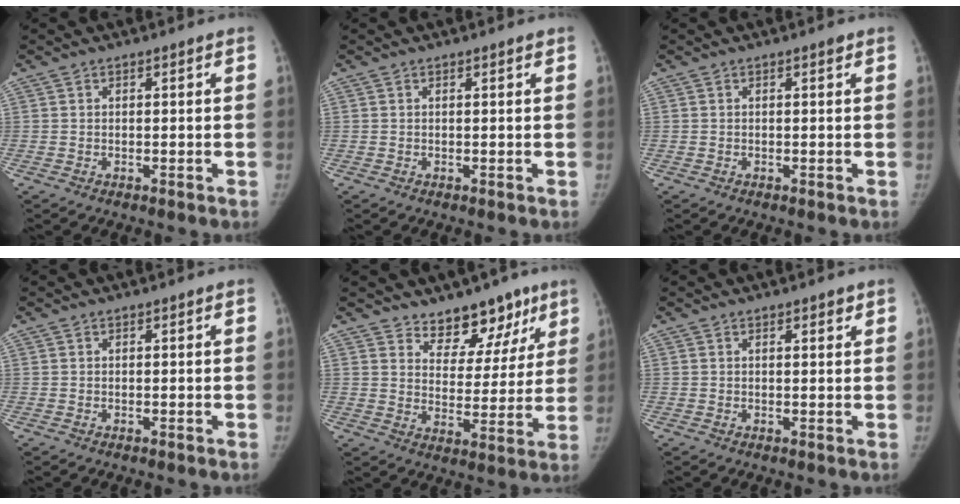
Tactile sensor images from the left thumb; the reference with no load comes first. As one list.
[{"total": 0.6, "force": [0.4, 0.1, 0.3], "torque": [-0.006, -0.002, 0.006]}, {"total": 0.6, "force": [0.4, 0.2, 0.4], "torque": [-0.006, -0.002, 0.004]}, {"total": 0.0}, {"total": 11.4, "force": [8.3, 6.6, 4.1], "torque": [0.004, -0.046, 0.123]}, {"total": 1.7, "force": [1.1, 0.6, 1.1], "torque": [-0.009, -0.005, 0.015]}]